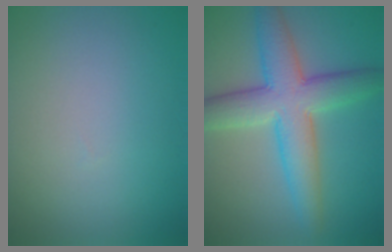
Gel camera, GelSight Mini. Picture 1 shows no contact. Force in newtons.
{"total": 7.5, "press": 7.5, "slide": 0.2}